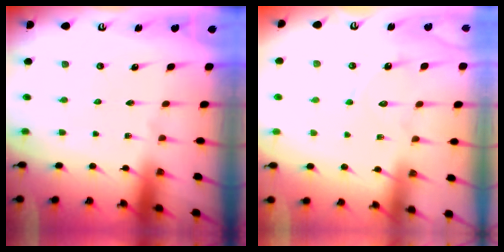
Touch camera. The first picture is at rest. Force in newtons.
{"total": 6.5, "press": 6.5, "slide": 0.7}